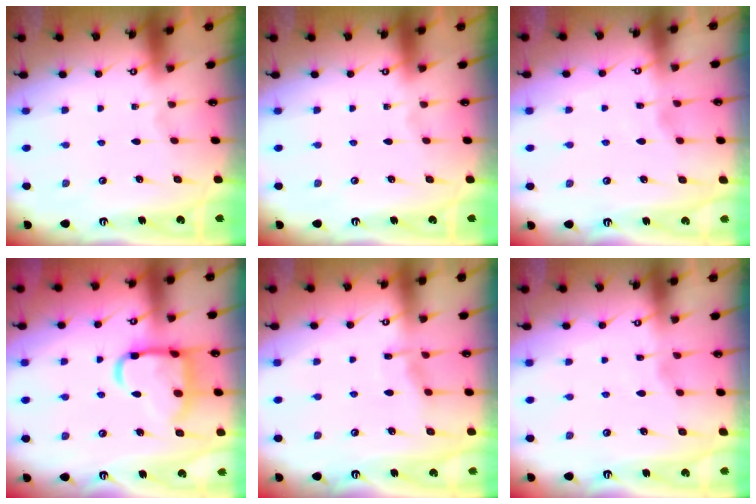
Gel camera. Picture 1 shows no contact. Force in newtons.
{"total": 0.0}
{"total": 2.9, "press": 2.9, "slide": 0.4}
{"total": 15.3, "press": 15.2, "slide": 1.6}
{"total": 5.0, "press": 4.9, "slide": 0.3}
{"total": 2.9, "press": 2.9, "slide": 0.4}